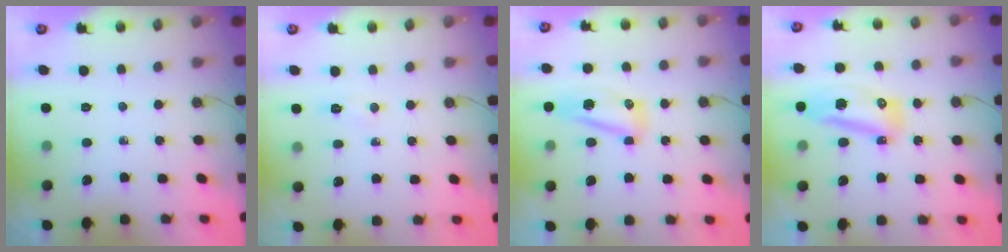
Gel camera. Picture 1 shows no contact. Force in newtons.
{"total": 14.3, "press": 5.5, "slide": 13.2}
{"total": 8.0, "press": 7.9, "slide": 0.9}
{"total": 17.3, "press": 12.3, "slide": 12.1}